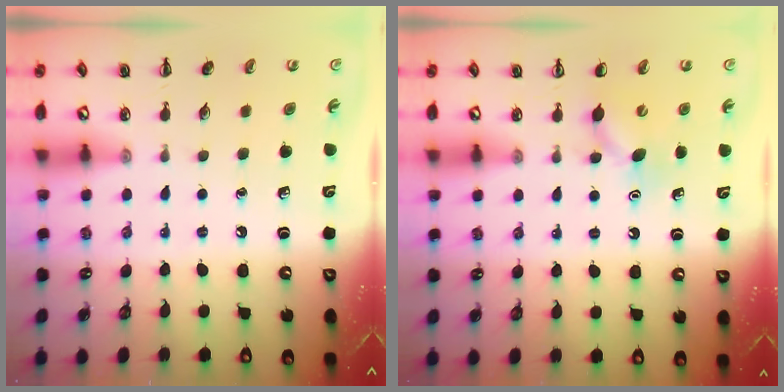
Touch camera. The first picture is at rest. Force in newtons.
{"total": 6.3, "press": 6.1, "slide": 1.6}